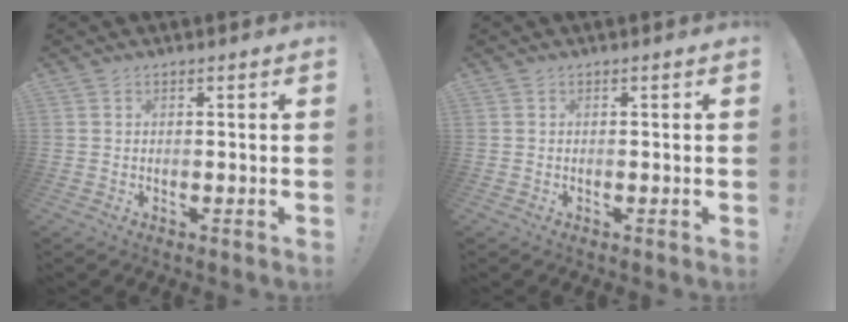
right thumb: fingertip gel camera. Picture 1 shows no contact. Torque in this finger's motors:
{"motor_torque": [-0.18, -0.02, -0.16, 0.01, 0.06]}